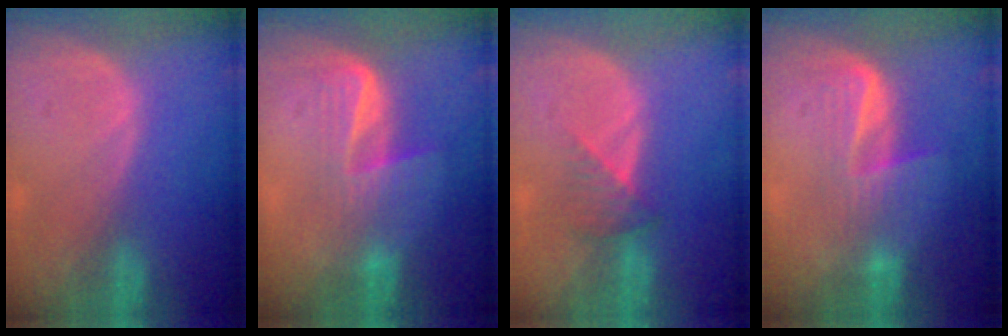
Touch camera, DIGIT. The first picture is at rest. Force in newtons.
{"total": 6.9, "press": 5.8, "slide": 3.8}
{"total": 3.3, "press": 2.9, "slide": 1.5}
{"total": 6.3, "press": 5.5, "slide": 3.1}